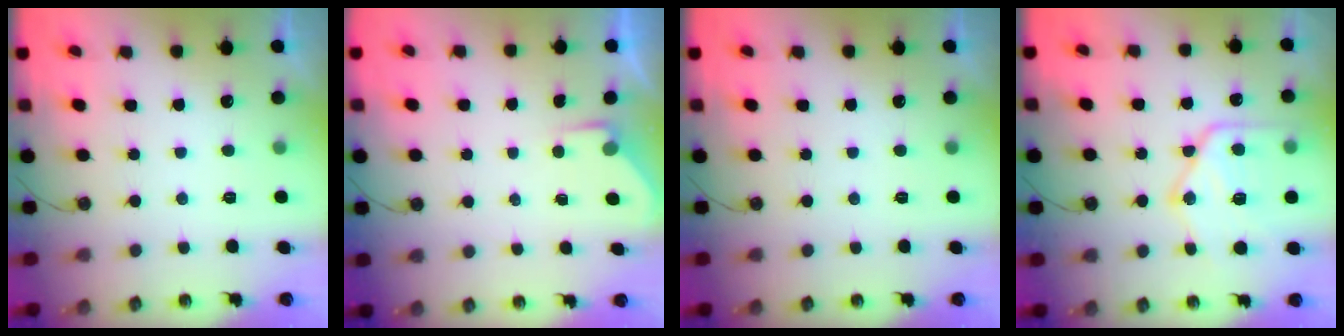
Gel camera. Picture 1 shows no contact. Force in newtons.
{"total": 3.4, "press": 3.3, "slide": 0.5}
{"total": 0.0}
{"total": 18.1, "press": 18.1, "slide": 1.4}